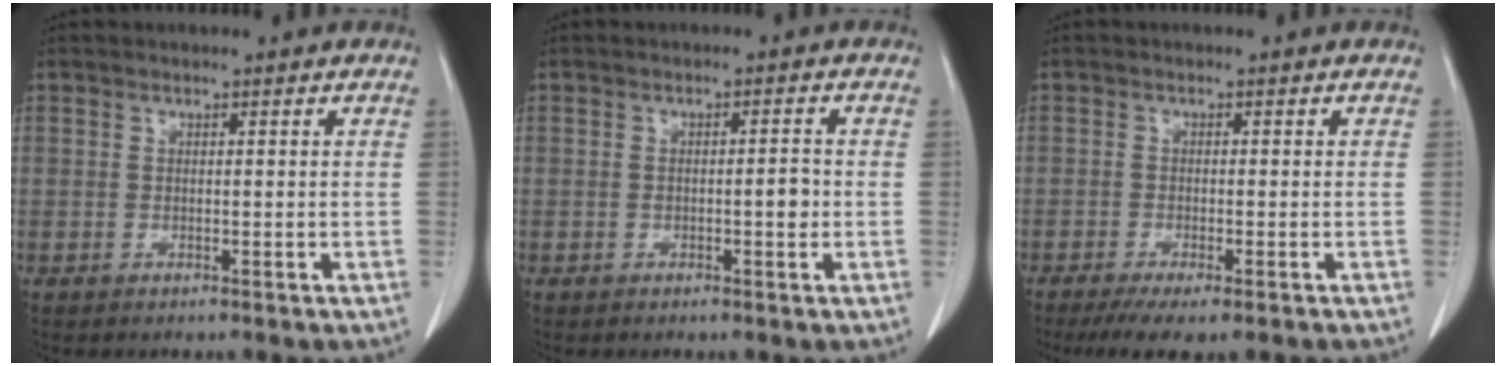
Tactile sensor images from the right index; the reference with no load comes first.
{"total": 2.3, "force": [-0.4, 0.6, 2.2], "torque": [-0.037, 0.002, -0.006]}
{"total": 6.6, "force": [-4.9, 1.0, 4.3], "torque": [-0.062, -0.016, -0.074]}